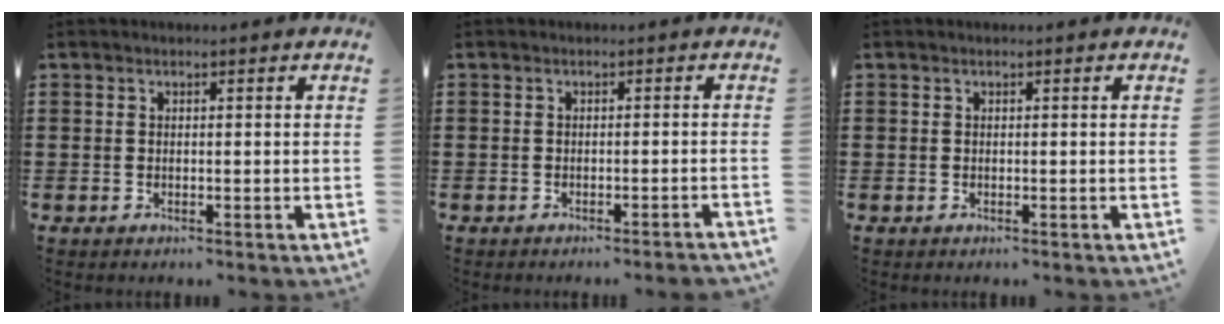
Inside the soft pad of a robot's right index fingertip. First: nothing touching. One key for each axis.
{"total": 1.1, "fx": -1.0, "fy": -0.1, "fz": 0.4, "tx": -0.007, "ty": 0.000, "tz": -0.021}
{"total": 0.0}